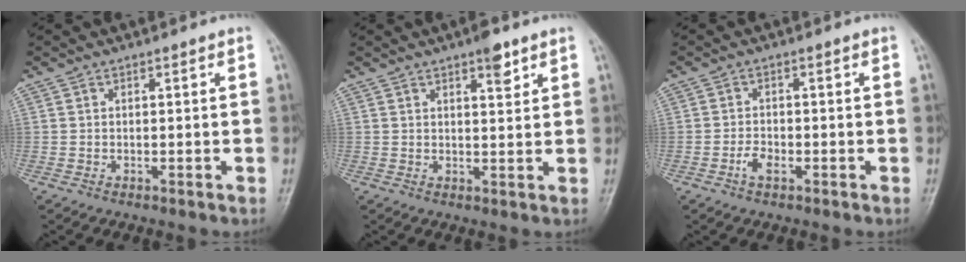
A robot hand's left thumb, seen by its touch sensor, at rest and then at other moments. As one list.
[{"total": 4.0, "force": [2.5, 1.3, 2.8], "torque": [-0.030, -0.013, 0.035]}, {"total": 2.5, "force": [-1.2, 1.4, 1.7], "torque": [-0.034, 0.007, -0.025]}]